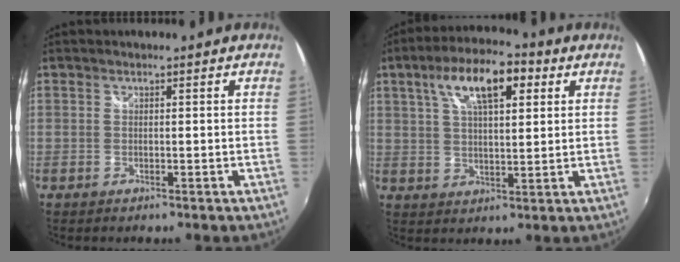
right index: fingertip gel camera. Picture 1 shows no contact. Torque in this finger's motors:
{"motor_torque": [0.42, 0.11, 0.35, 0.10]}